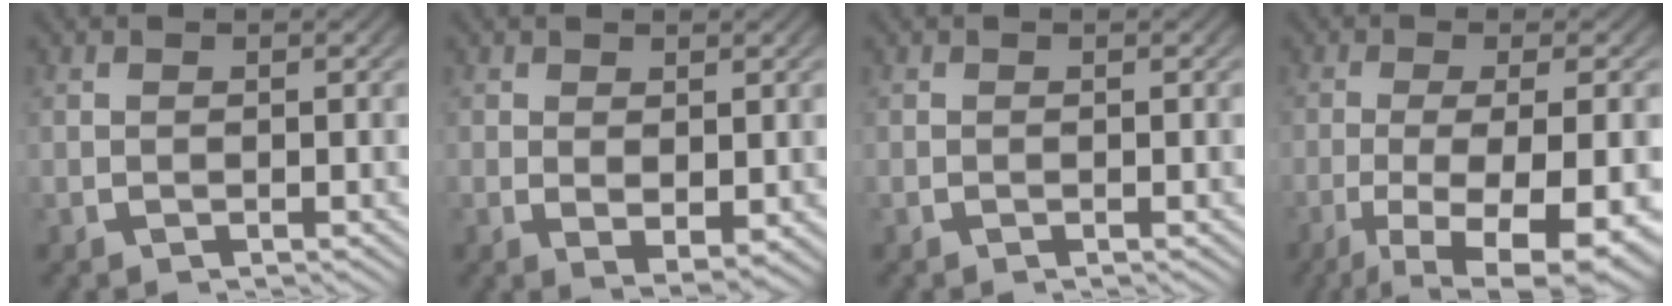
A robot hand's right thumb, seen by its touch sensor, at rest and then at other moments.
{"total": 2.6, "force": [0.0, 1.8, 1.9], "torque": [-0.033, -0.012, 0.005]}
{"total": 0.0}
{"total": 10.7, "force": [-3.9, 4.6, 8.8], "torque": [-0.157, -0.036, -0.042]}